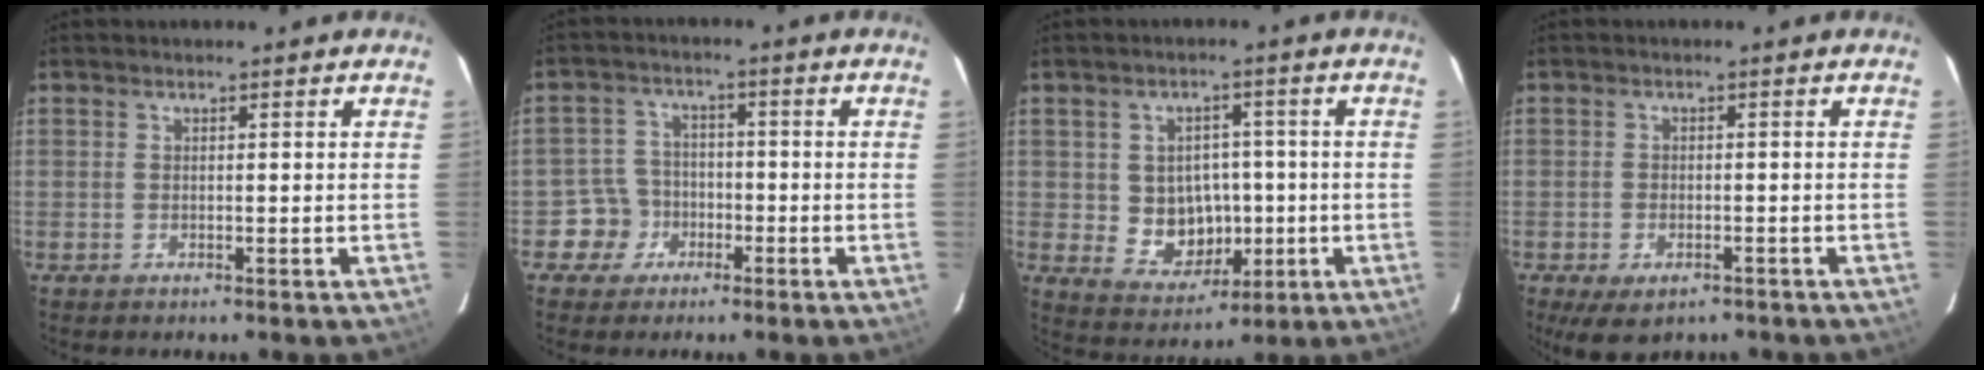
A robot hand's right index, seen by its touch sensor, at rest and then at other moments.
{"total": 5.5, "force": [-2.6, 4.8, -0.1], "torque": [-0.002, 0.023, -0.046]}
{"total": 8.7, "force": [-0.8, 7.7, 3.9], "torque": [-0.084, 0.007, 0.009]}
{"total": 6.4, "force": [-4.0, 3.4, 3.6], "torque": [-0.076, -0.023, -0.059]}